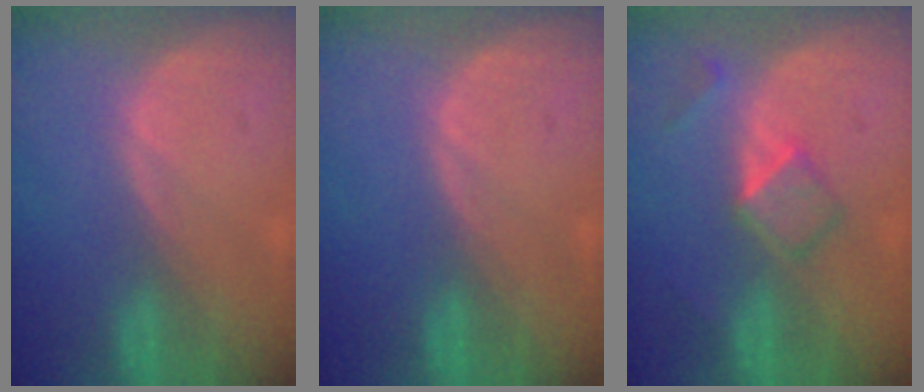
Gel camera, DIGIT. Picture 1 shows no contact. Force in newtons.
{"total": 0.0}
{"total": 5.2, "press": 4.6, "slide": 2.6}